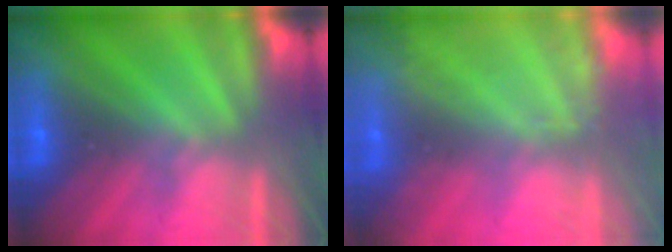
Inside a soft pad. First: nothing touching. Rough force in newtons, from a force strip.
{"total": 2.2}